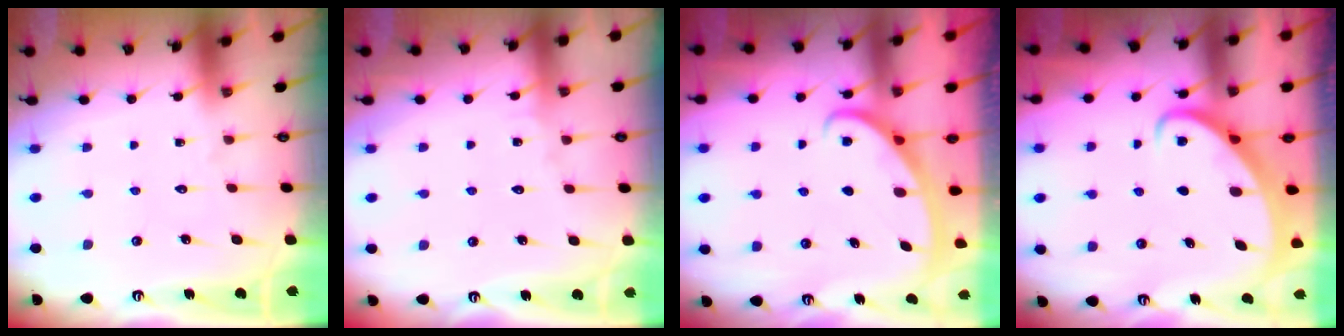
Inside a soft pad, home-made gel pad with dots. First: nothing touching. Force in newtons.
{"total": 3.7, "press": 3.6, "slide": 0.4}
{"total": 2.9, "press": 2.9, "slide": 0.3}
{"total": 2.7, "press": 2.7, "slide": 0.3}